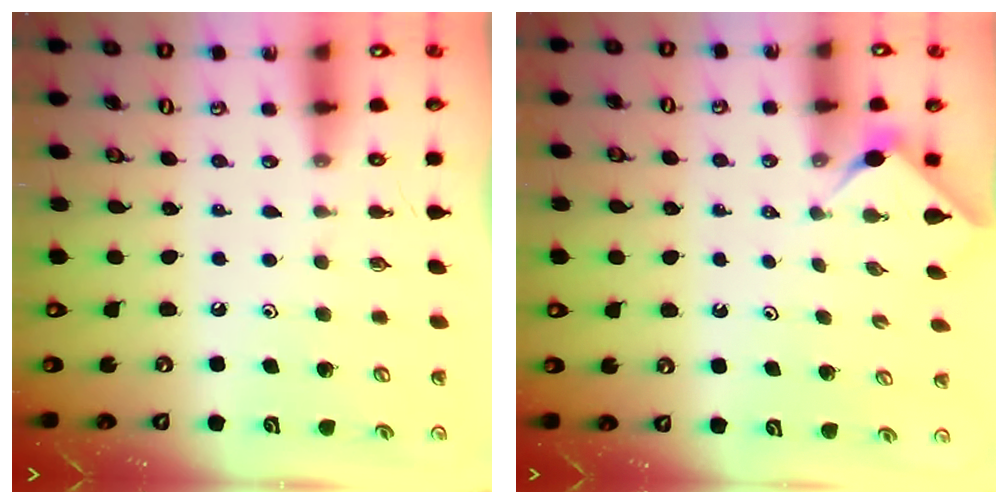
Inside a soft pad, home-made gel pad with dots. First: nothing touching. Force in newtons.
{"total": 2.7, "press": 2.6, "slide": 0.4}